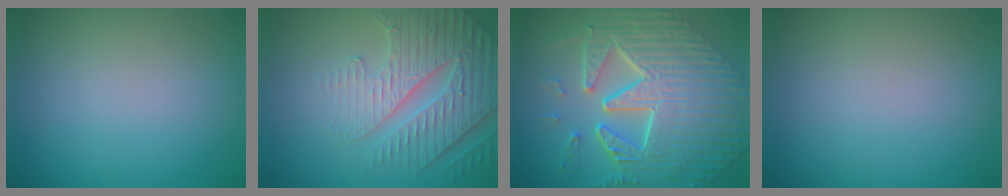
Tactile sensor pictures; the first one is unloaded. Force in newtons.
{"total": 5.7, "press": 4.9, "slide": 3.0}
{"total": 10.6, "press": 7.3, "slide": 7.7}
{"total": 0.0}